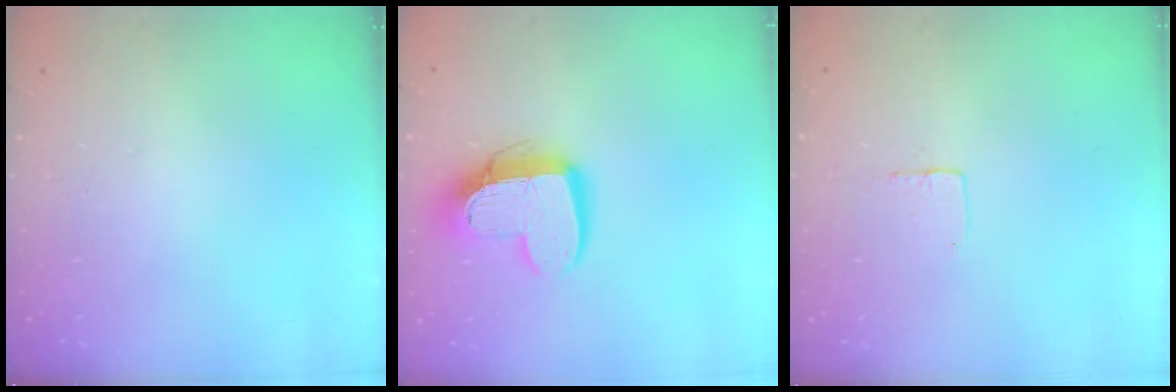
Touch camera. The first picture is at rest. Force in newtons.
{"total": 13.8, "press": 13.8, "slide": 1.2}
{"total": 2.7, "press": 2.7, "slide": 0.1}